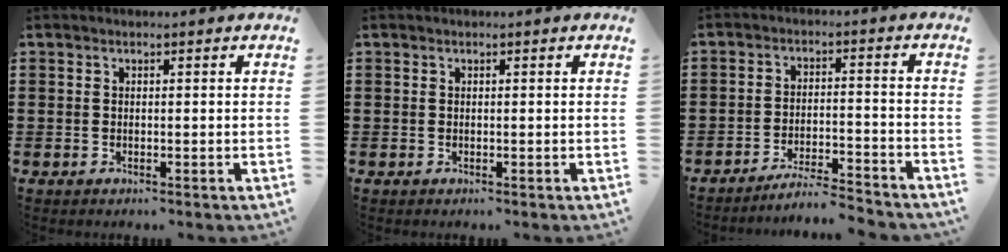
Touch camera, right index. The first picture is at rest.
{"total": 0.0}
{"total": 5.1, "force": [-4.9, -0.1, 1.6], "torque": [-0.035, -0.007, -0.098]}